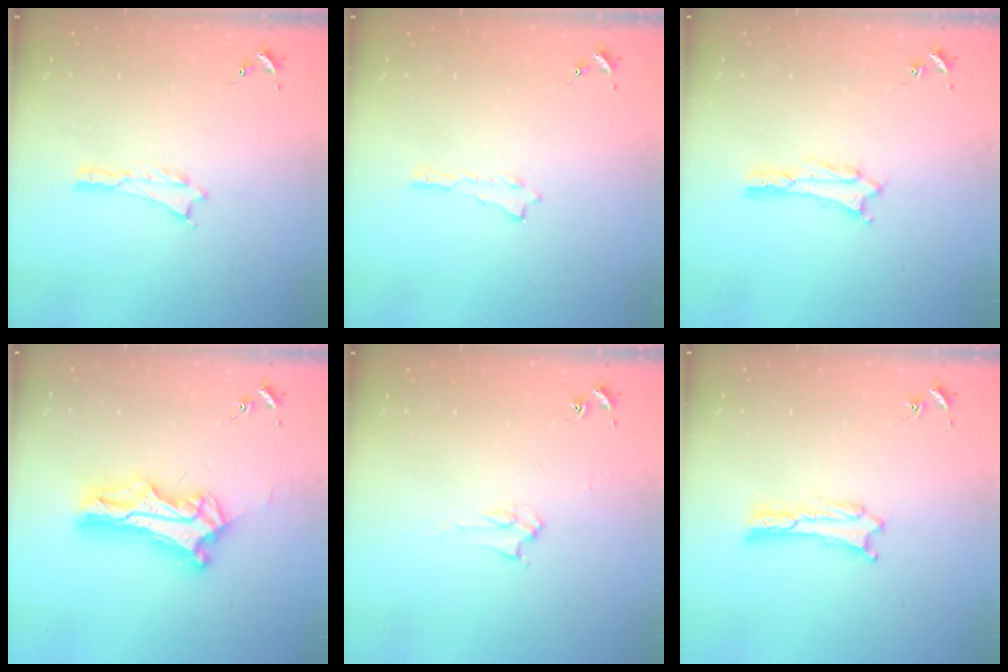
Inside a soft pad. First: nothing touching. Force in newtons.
{"total": 0.0}
{"total": 1.6, "press": 1.6, "slide": 0.2}
{"total": 10.8, "press": 10.8, "slide": 0.8}
{"total": 2.8, "press": 2.8, "slide": 0.4}
{"total": 0.8, "press": 0.8, "slide": 0.0}